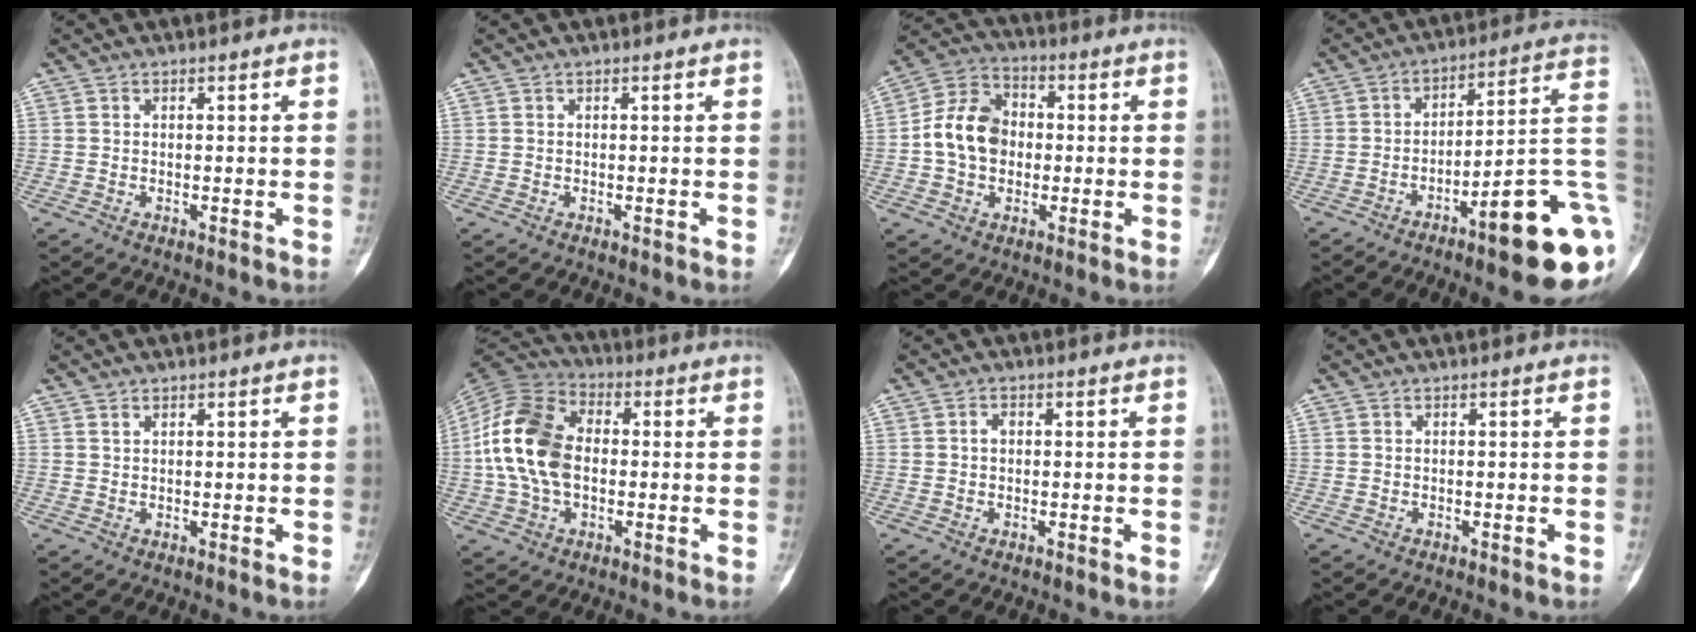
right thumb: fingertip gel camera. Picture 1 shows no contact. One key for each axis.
{"total": 0.0}
{"total": 11.3, "fx": -0.5, "fy": 8.7, "fz": 7.2, "tx": -0.114, "ty": 0.031, "tz": -0.019}
{"total": 19.3, "fx": -7.0, "fy": 4.2, "fz": 17.5, "tx": -0.170, "ty": 0.053, "tz": -0.090}
{"total": 0.8, "fx": 0.7, "fy": 0.4, "fz": -0.2, "tx": 0.007, "ty": -0.003, "tz": 0.010}
{"total": 15.4, "fx": -0.4, "fy": 10.5, "fz": 11.3, "tx": -0.214, "ty": 0.027, "tz": -0.015}
{"total": 1.3, "fx": 0.1, "fy": 0.9, "fz": 0.9, "tx": -0.009, "ty": 0.003, "tz": 0.000}
{"total": 0.0}